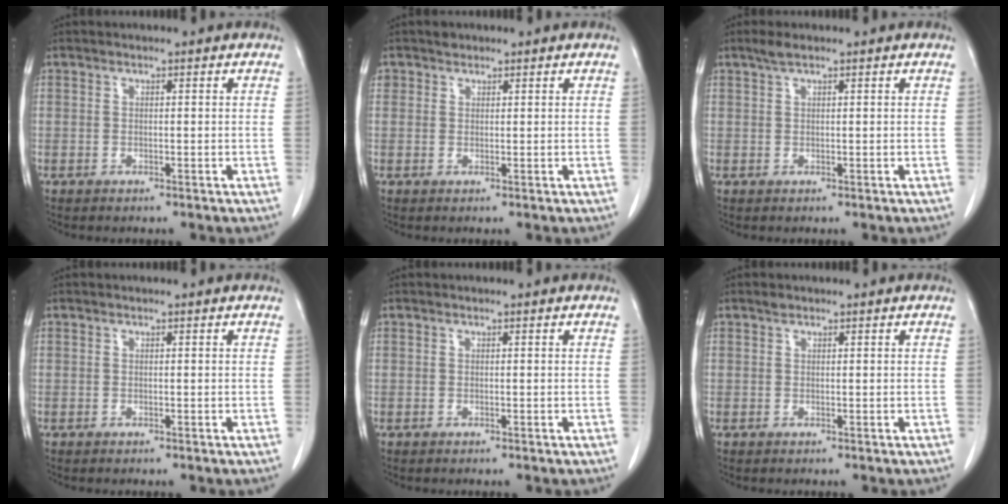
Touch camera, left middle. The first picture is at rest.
{"total": 1.4, "force": [1.0, 1.0, 0.1], "torque": [0.003, 0.005, 0.014]}
{"total": 1.6, "force": [1.2, 0.1, 1.0], "torque": [-0.028, 0.006, 0.026]}
{"total": 0.0}
{"total": 0.0}
{"total": 0.5, "force": [0.5, 0.2, 0.2], "torque": [-0.008, 0.002, 0.009]}